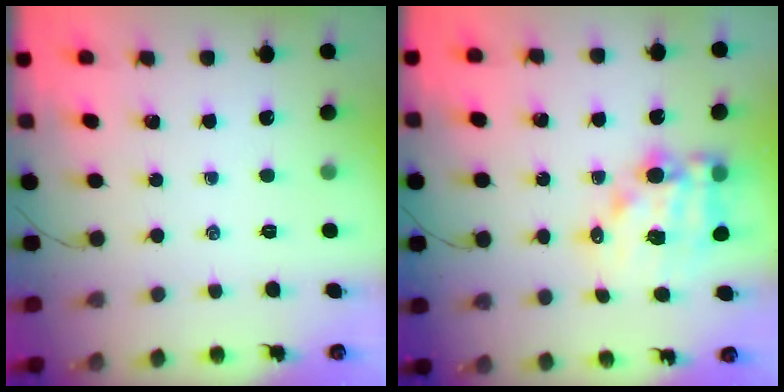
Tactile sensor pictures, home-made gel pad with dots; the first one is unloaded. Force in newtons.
{"total": 13.9, "press": 13.5, "slide": 3.5}